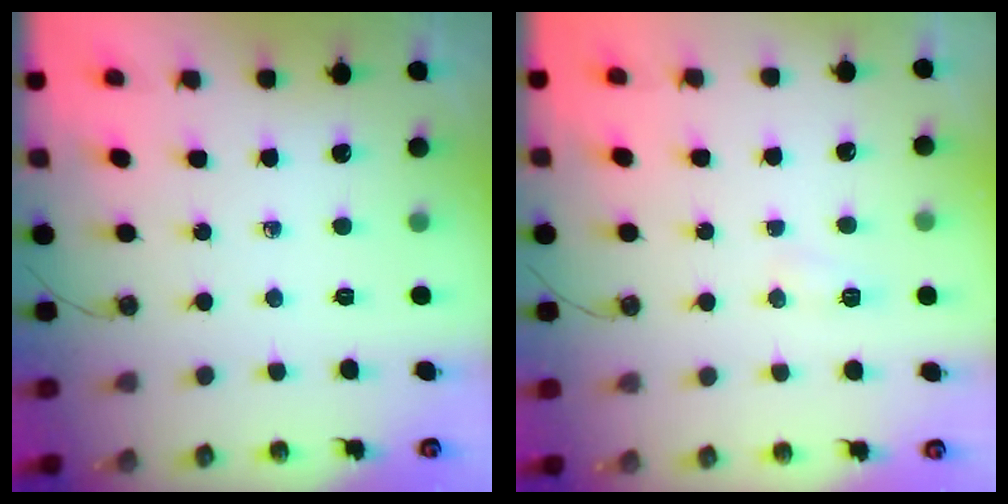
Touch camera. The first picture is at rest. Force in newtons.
{"total": 4.6, "press": 4.6, "slide": 0.5}